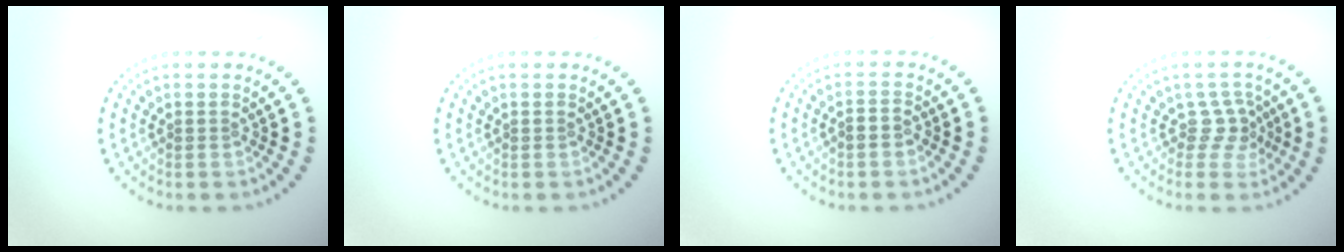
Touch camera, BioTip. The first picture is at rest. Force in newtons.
{"total": 0.0}
{"total": 1.2, "press": 1.0, "slide": 0.6}
{"total": 2.1, "press": 1.5, "slide": 1.4}